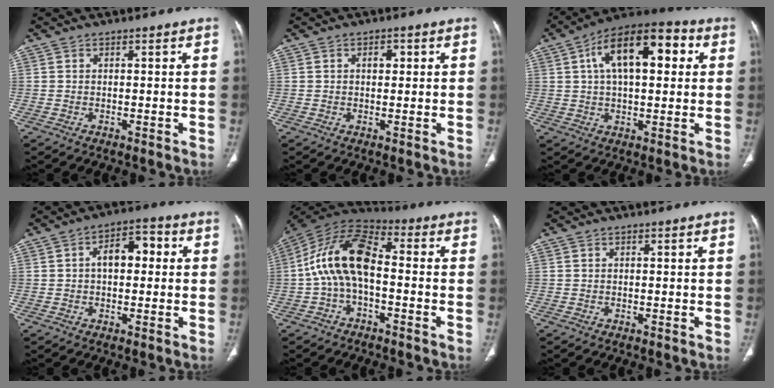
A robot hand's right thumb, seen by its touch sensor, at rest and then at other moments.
{"total": 1.9, "force": [0.5, 1.2, 1.3], "torque": [-0.012, 0.002, 0.006]}
{"total": 16.8, "force": [4.6, 8.1, 14.0], "torque": [-0.198, 0.024, 0.063]}
{"total": 7.2, "force": [0.8, 4.3, 5.7], "torque": [-0.070, 0.026, 0.003]}
{"total": 13.9, "force": [-1.1, 7.1, 11.8], "torque": [-0.223, 0.044, -0.033]}
{"total": 0.0}